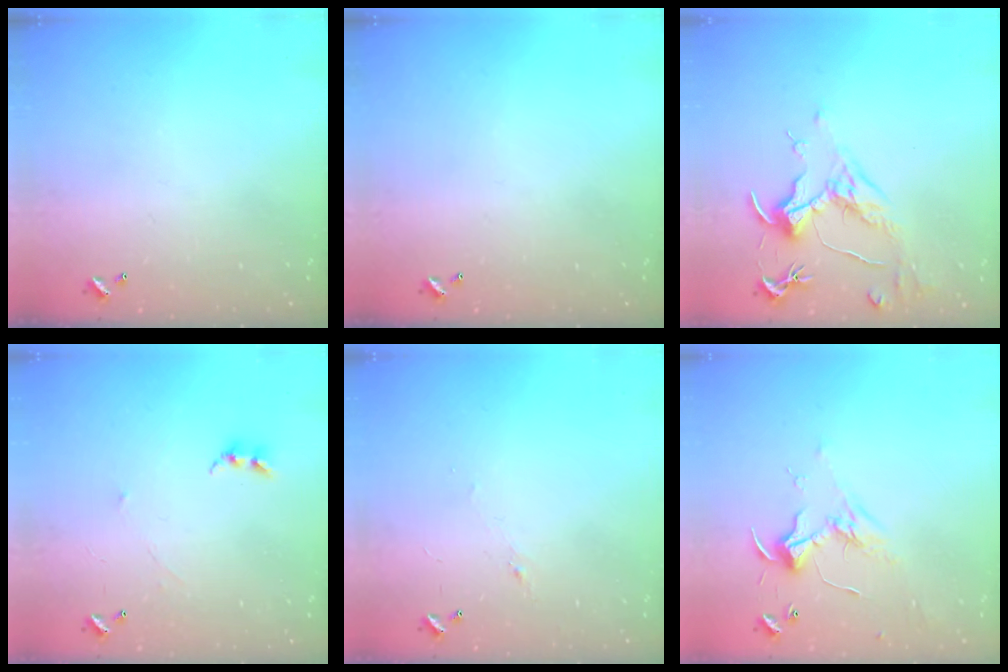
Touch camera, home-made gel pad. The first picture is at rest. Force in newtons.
{"total": 0.0}
{"total": 1.6, "press": 1.4, "slide": 0.9}
{"total": 0.9, "press": 0.8, "slide": 0.3}
{"total": 0.9, "press": 0.6, "slide": 0.7}
{"total": 1.3, "press": 1.2, "slide": 0.3}